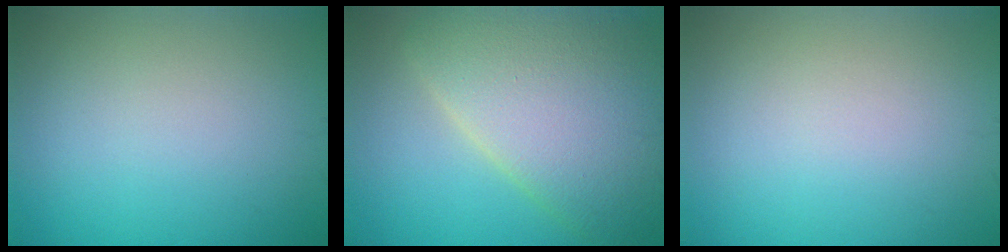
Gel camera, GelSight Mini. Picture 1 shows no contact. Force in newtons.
{"total": 9.6, "press": 9.6, "slide": 0.6}
{"total": 0.0}